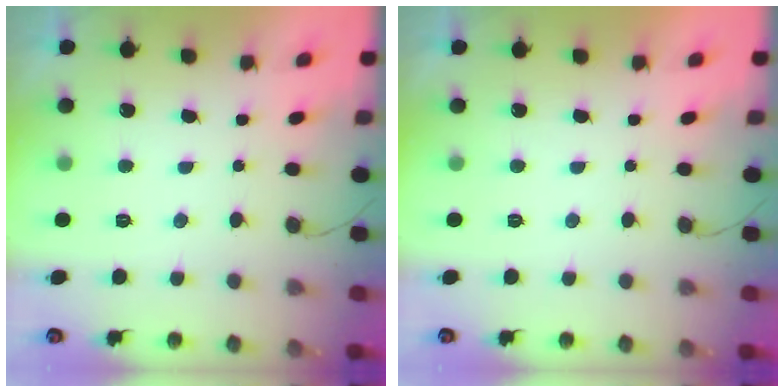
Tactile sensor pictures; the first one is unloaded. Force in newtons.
{"total": 1.7, "press": 1.7, "slide": 0.1}